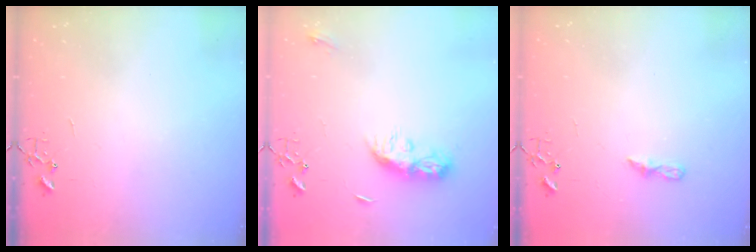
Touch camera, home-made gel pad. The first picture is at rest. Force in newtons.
{"total": 8.7, "press": 8.7, "slide": 0.4}
{"total": 5.3, "press": 5.3, "slide": 0.6}